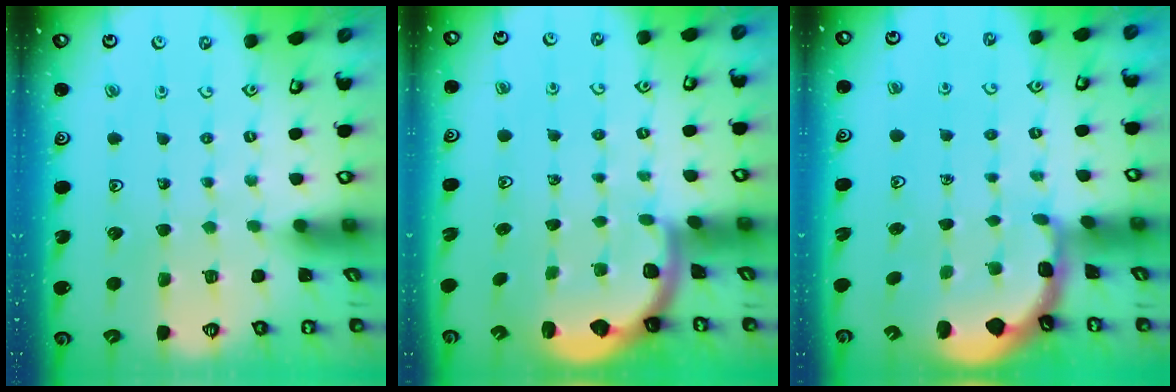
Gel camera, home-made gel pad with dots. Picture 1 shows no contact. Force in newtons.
{"total": 1.9, "press": 1.8, "slide": 0.5}
{"total": 1.8, "press": 1.8, "slide": 0.3}